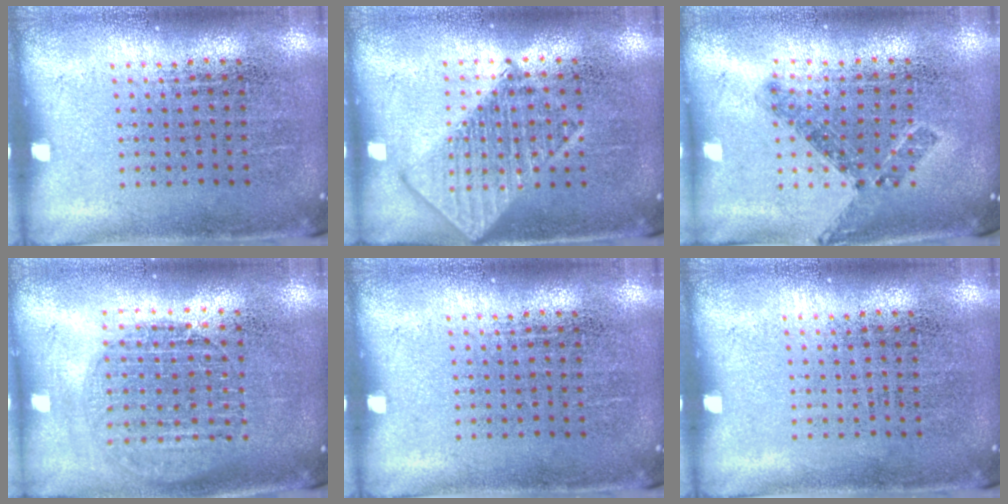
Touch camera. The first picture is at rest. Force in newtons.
{"total": 3.0, "press": 2.9, "slide": 0.5}
{"total": 0.8, "press": 0.8, "slide": 0.3}
{"total": 1.6, "press": 1.5, "slide": 0.7}
{"total": 0.0}
{"total": 0.0}